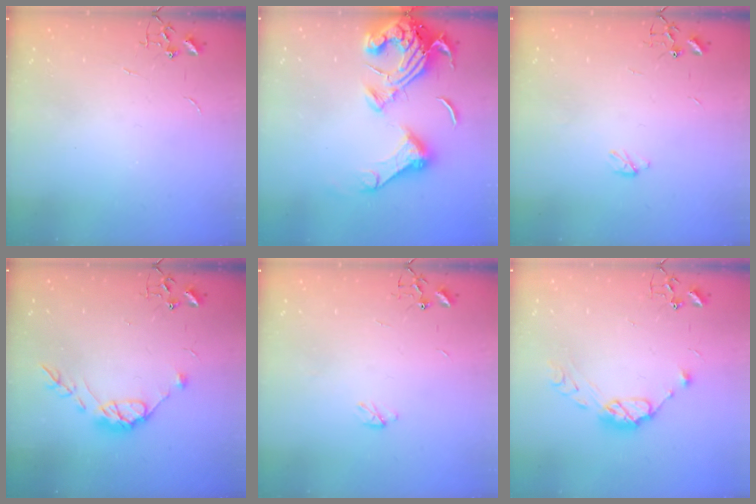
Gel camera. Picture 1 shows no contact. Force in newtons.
{"total": 18.2, "press": 18.1, "slide": 2.0}
{"total": 3.2, "press": 3.2, "slide": 0.3}
{"total": 10.7, "press": 10.7, "slide": 0.8}
{"total": 2.9, "press": 2.9, "slide": 0.4}
{"total": 10.4, "press": 10.4, "slide": 0.9}